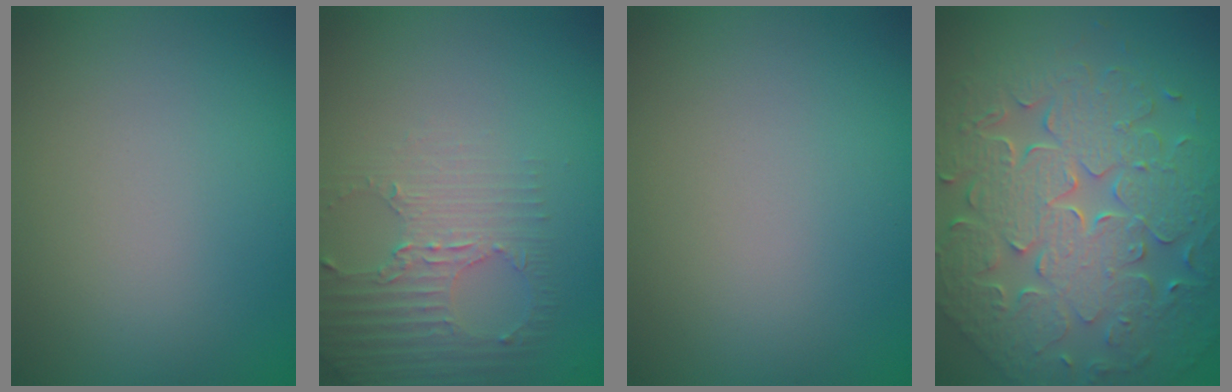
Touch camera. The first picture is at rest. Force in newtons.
{"total": 2.8, "press": 2.4, "slide": 1.4}
{"total": 0.0}
{"total": 9.9, "press": 6.9, "slide": 7.0}